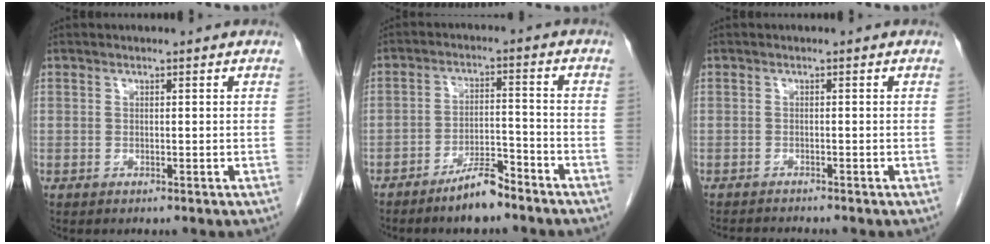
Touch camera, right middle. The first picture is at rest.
{"total": 6.1, "force": [-4.9, 1.2, 3.4], "torque": [-0.059, 0.000, -0.090]}
{"total": 2.7, "force": [-2.6, -0.4, 0.4], "torque": [-0.006, -0.012, -0.042]}